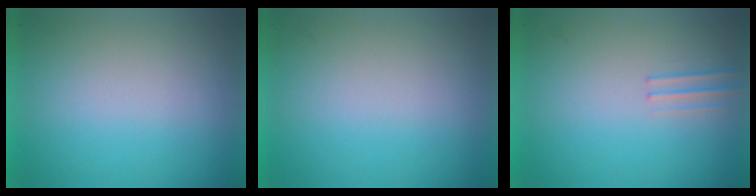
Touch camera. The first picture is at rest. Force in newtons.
{"total": 0.0}
{"total": 1.1}